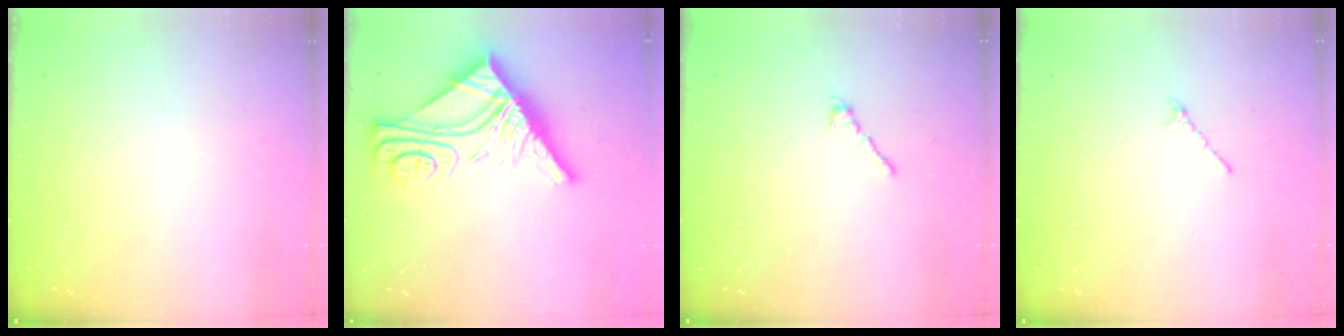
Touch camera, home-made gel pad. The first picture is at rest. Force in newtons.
{"total": 14.7, "press": 14.7, "slide": 1.3}
{"total": 1.7, "press": 1.5, "slide": 0.6}
{"total": 0.8, "press": 0.7, "slide": 0.4}